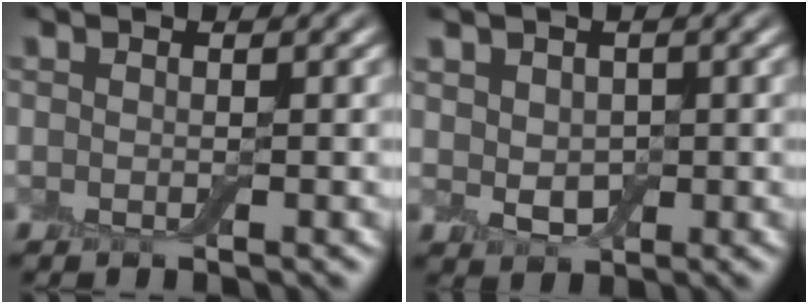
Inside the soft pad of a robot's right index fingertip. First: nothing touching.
{"total": 2.5, "force": [0.5, 1.9, 1.6], "torque": [-0.030, -0.003, 0.013]}